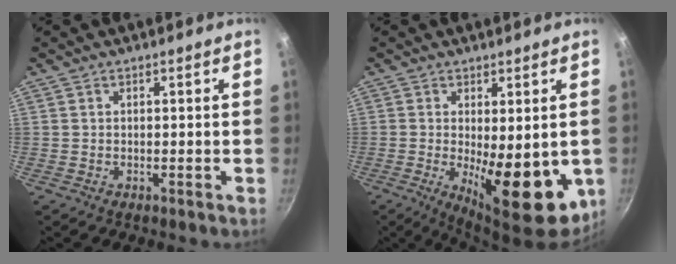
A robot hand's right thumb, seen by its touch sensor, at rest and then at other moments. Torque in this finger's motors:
{"motor_torque": [-0.27, 1.32, 1.55, -0.32, 0.15]}